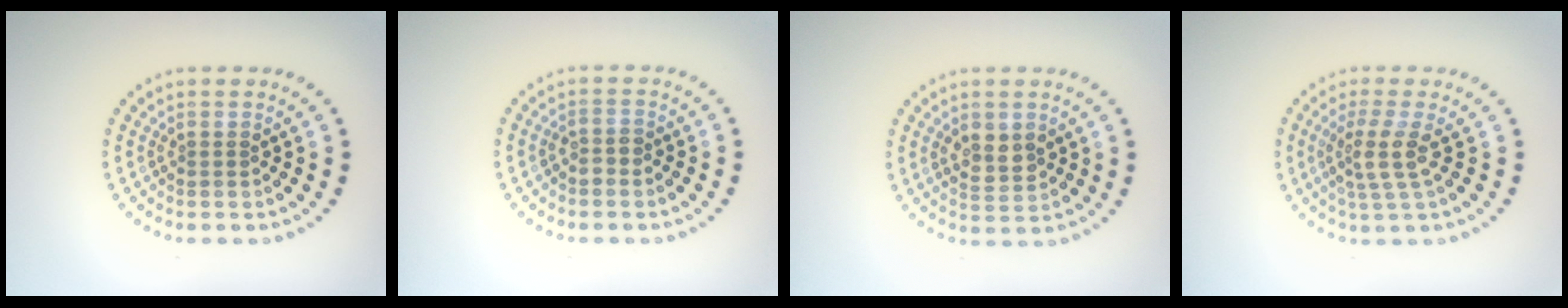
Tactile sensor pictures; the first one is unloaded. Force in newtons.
{"total": 1.1, "press": 1.0, "slide": 0.4}
{"total": 2.5, "press": 2.4, "slide": 0.5}
{"total": 2.8, "press": 2.1, "slide": 1.8}